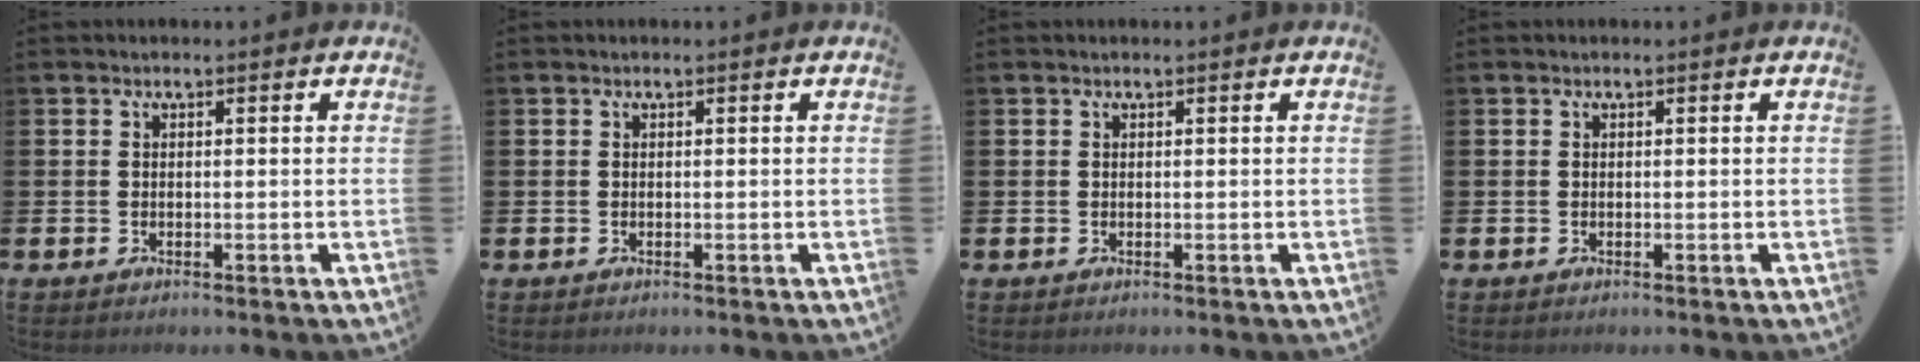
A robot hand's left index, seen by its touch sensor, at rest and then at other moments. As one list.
[{"total": 0.0}, {"total": 0.0}, {"total": 0.0}]